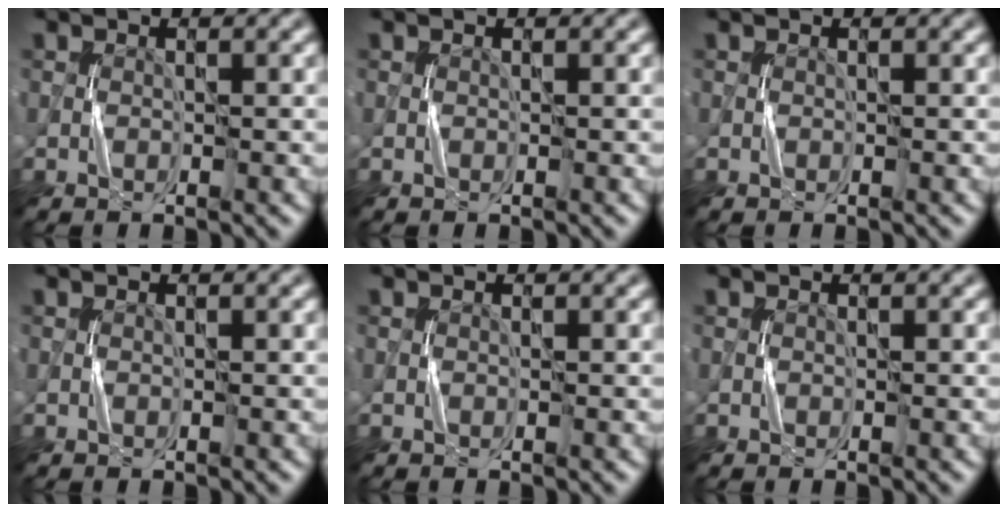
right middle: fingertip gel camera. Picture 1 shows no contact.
{"total": 0.0}
{"total": 0.0}
{"total": 0.0}
{"total": 0.0}
{"total": 0.0}